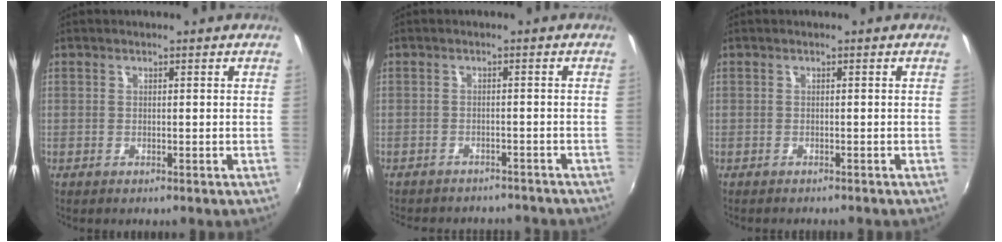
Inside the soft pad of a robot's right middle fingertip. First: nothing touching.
{"total": 9.5, "force": [-8.5, 3.0, 2.9], "torque": [-0.071, -0.013, -0.113]}
{"total": 1.5, "force": [-1.5, 0.2, 0.4], "torque": [-0.013, -0.011, -0.023]}